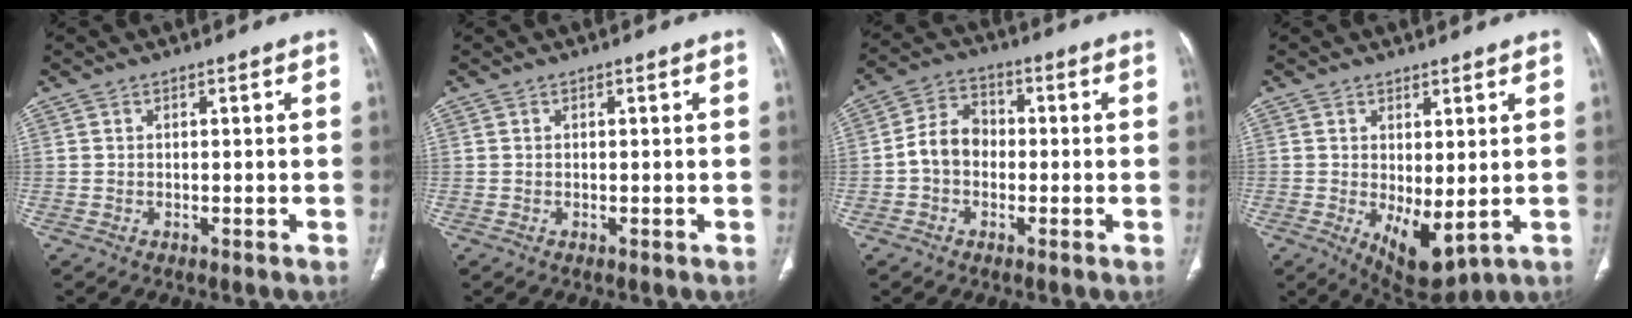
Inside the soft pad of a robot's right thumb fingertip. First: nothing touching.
{"total": 0.0}
{"total": 7.3, "force": [-1.0, 5.7, 4.4], "torque": [-0.066, 0.027, -0.032]}
{"total": 7.8, "force": [-0.9, 3.6, 6.9], "torque": [-0.099, -0.019, 0.005]}